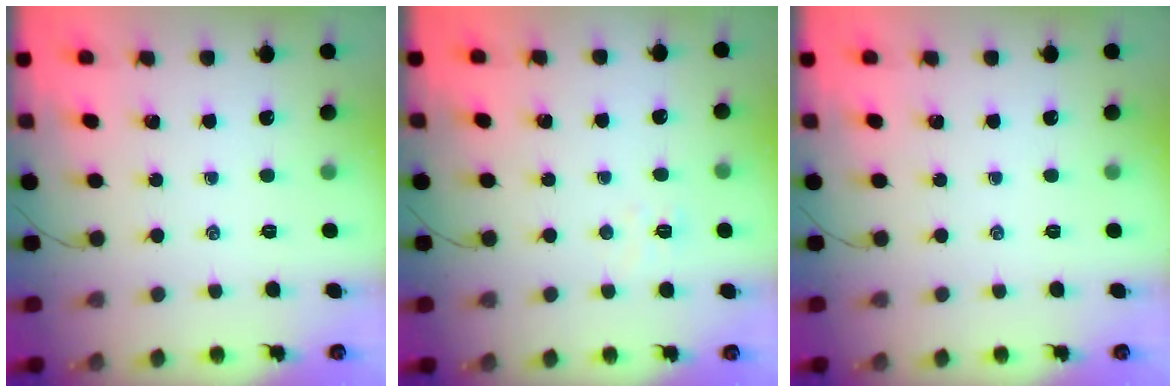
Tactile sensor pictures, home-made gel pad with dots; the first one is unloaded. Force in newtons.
{"total": 3.9, "press": 3.7, "slide": 1.0}
{"total": 0.0}